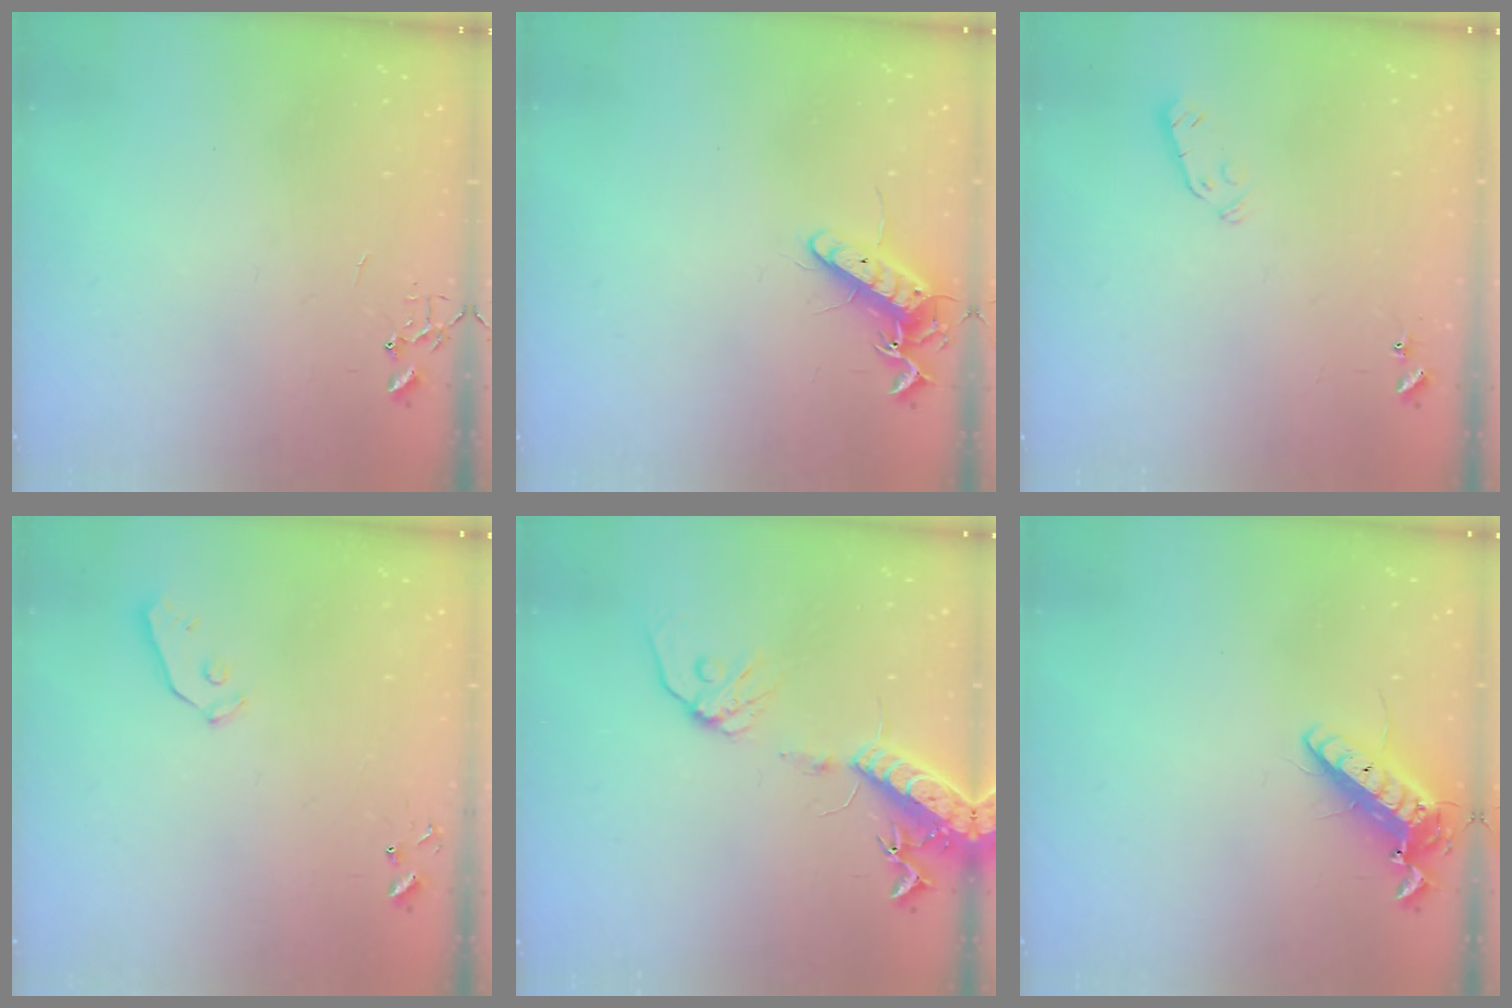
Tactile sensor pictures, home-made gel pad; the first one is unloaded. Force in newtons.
{"total": 12.1, "press": 12.1, "slide": 0.9}
{"total": 3.0, "press": 2.9, "slide": 0.7}
{"total": 3.9, "press": 3.9, "slide": 0.3}
{"total": 15.2, "press": 14.8, "slide": 3.4}
{"total": 13.9, "press": 13.7, "slide": 2.5}